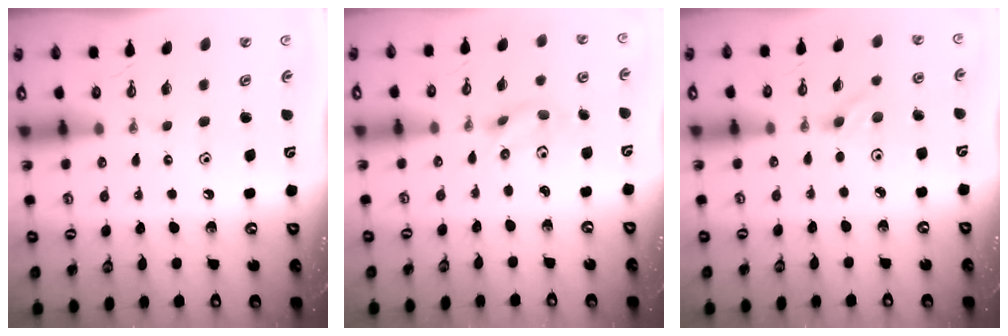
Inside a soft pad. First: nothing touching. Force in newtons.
{"total": 2.0, "press": 1.8, "slide": 0.9}
{"total": 3.0, "press": 2.6, "slide": 1.5}